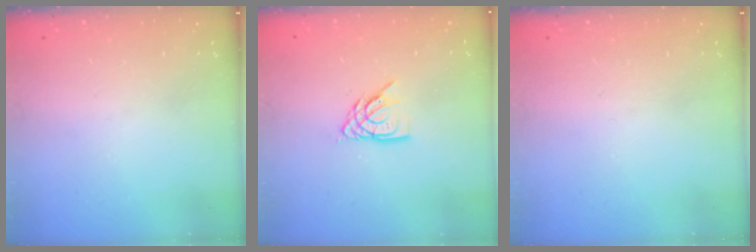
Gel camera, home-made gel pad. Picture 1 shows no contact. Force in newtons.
{"total": 6.7, "press": 6.7, "slide": 0.6}
{"total": 0.0}